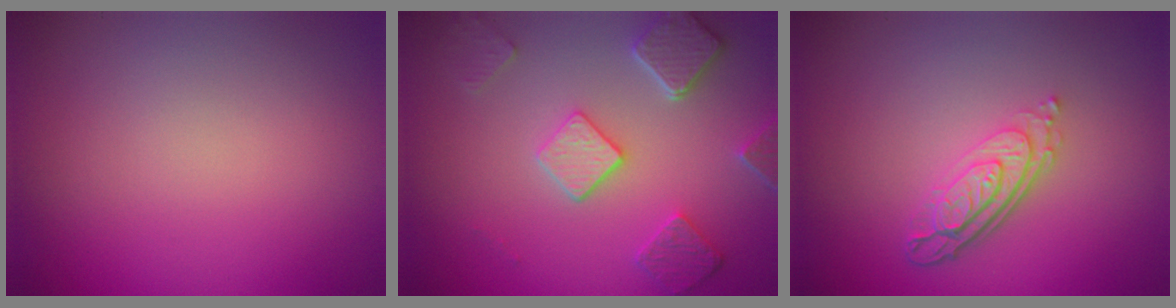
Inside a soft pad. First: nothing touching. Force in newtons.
{"total": 4.9, "press": 4.0, "slide": 2.9}
{"total": 4.0, "press": 2.9, "slide": 2.8}